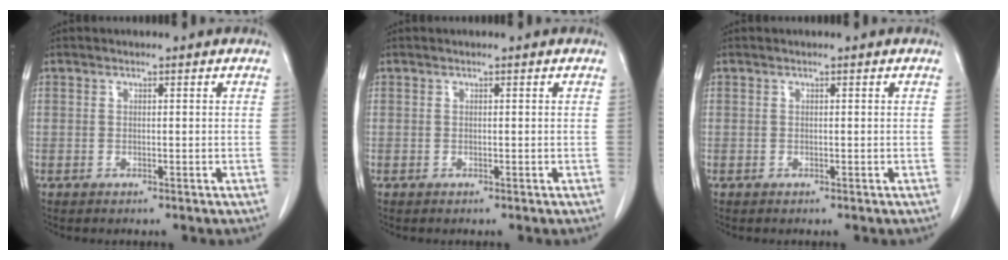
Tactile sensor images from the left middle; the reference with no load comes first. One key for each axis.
{"total": 0.0}
{"total": 0.0}